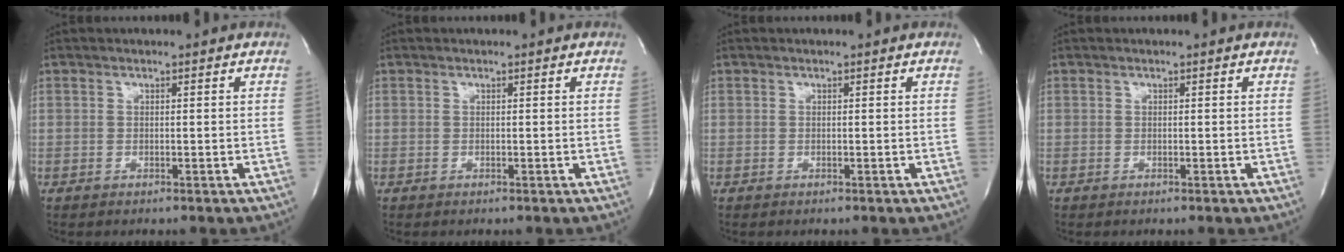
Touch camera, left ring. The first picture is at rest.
{"total": 0.0}
{"total": 0.0}
{"total": 0.0}